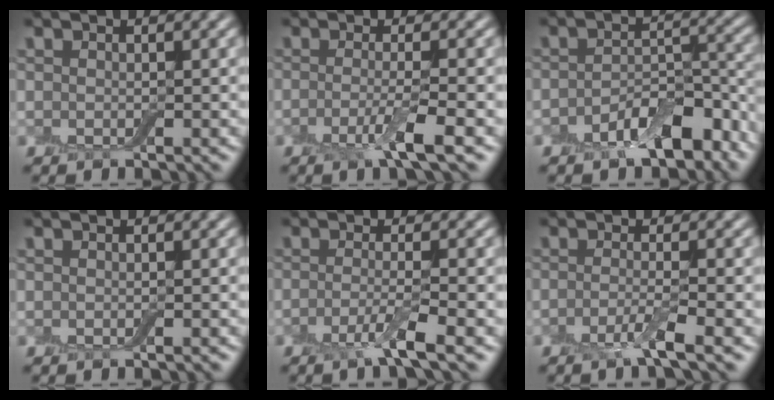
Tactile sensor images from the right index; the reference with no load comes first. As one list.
[{"total": 3.2, "force": [-1.2, 0.5, 2.9], "torque": [-0.050, -0.005, -0.030]}, {"total": 5.7, "force": [-3.2, 2.7, 3.8], "torque": [-0.059, 0.004, -0.059]}, {"total": 0.0}, {"total": 2.9, "force": [-1.4, 0.4, 2.5], "torque": [-0.041, -0.004, -0.039]}, {"total": 2.4, "force": [-1.2, 0.3, 2.1], "torque": [-0.033, -0.003, -0.034]}]